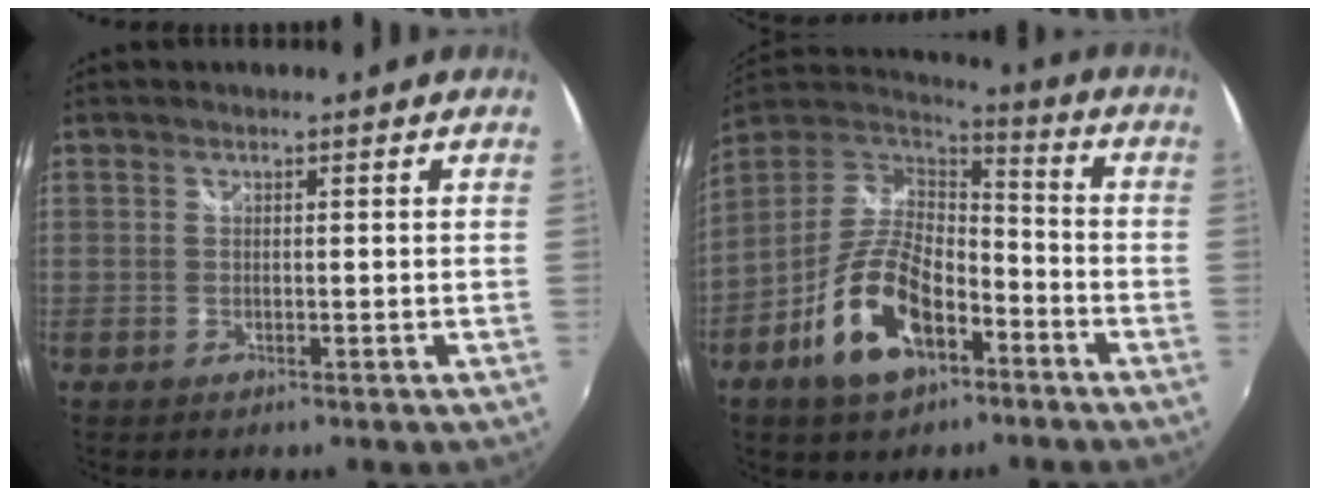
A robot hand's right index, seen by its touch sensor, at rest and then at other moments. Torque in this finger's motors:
{"motor_torque": [0.69, -0.54, 1.05, 0.21]}